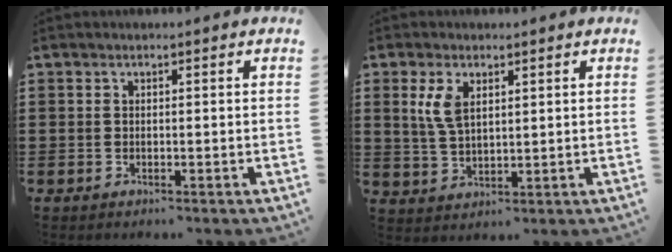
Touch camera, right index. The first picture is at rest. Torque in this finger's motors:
{"motor_torque": [0.57, -0.12, 0.27, 0.10]}